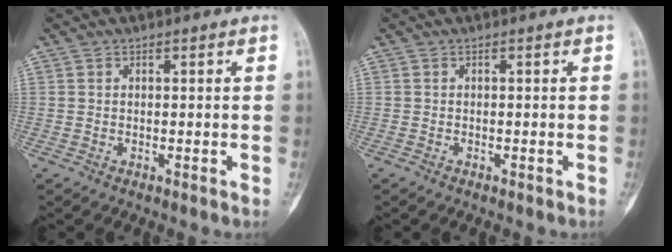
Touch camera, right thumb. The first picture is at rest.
{"total": 0.0}